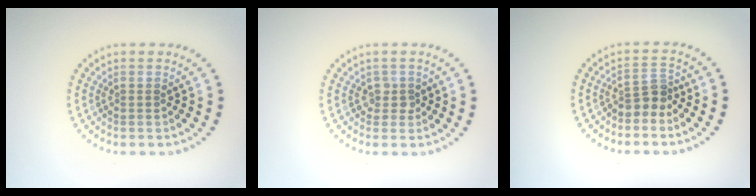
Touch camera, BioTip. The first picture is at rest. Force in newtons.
{"total": 1.2, "press": 1.0, "slide": 0.7}
{"total": 2.3, "press": 1.8, "slide": 1.5}